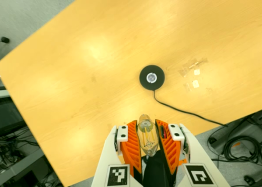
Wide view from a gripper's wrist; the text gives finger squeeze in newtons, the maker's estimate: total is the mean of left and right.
{"total": 21.4, "left": 23.3, "right": 19.6}